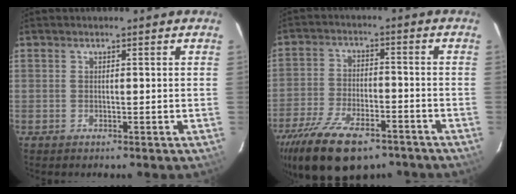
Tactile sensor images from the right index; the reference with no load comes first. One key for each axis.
{"total": 18.3, "fx": -12.6, "fy": 7.9, "fz": 10.6, "tx": -0.225, "ty": -0.032, "tz": -0.208}